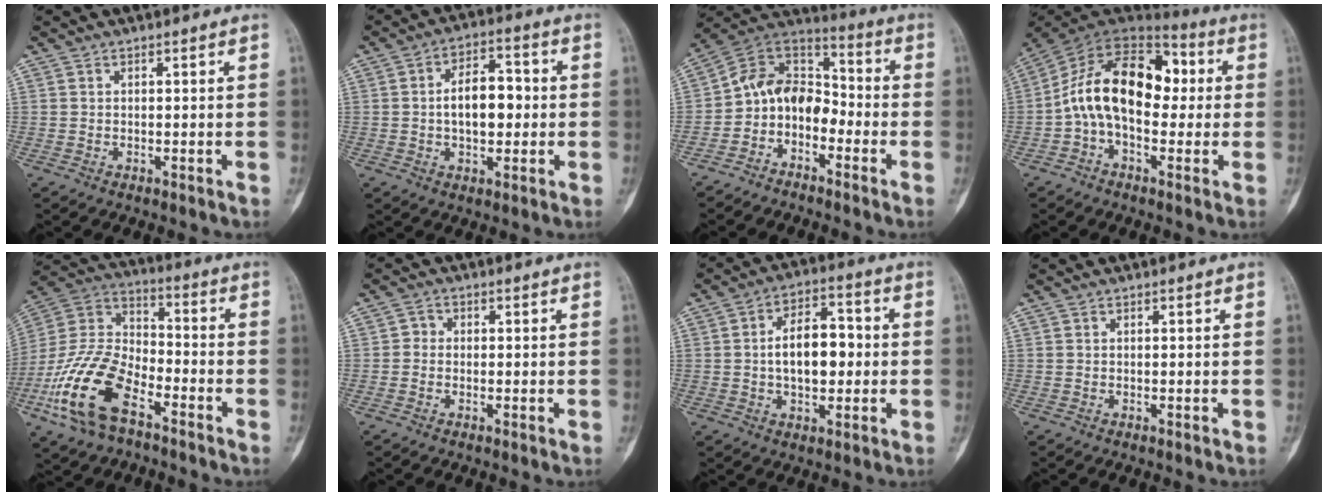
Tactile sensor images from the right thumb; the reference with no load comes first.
{"total": 9.6, "force": [0.0, 5.7, 7.8], "torque": [-0.101, 0.021, -0.005]}
{"total": 10.9, "force": [-3.9, 8.1, 6.2], "torque": [-0.078, 0.080, -0.087]}
{"total": 17.7, "force": [0.2, 10.9, 13.9], "torque": [-0.208, 0.051, -0.008]}
{"total": 18.8, "force": [-9.2, 9.7, 13.3], "torque": [-0.267, 0.049, -0.181]}
{"total": 1.7, "force": [-0.3, 1.6, 0.7], "torque": [0.000, 0.006, -0.013]}
{"total": 11.0, "force": [0.0, 6.5, 8.9], "torque": [-0.120, 0.023, -0.004]}
{"total": 0.0}